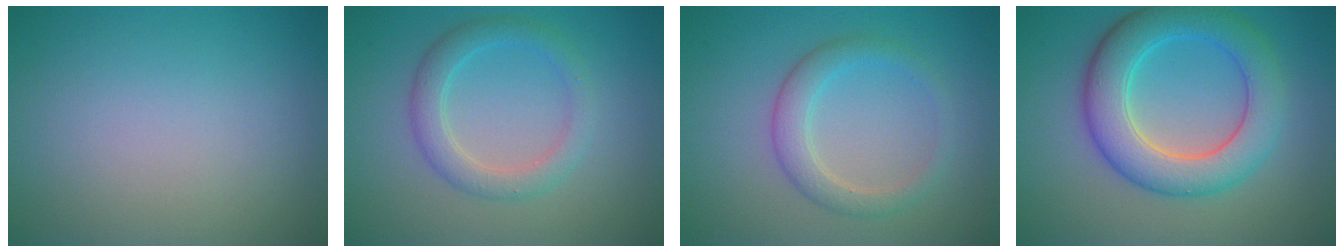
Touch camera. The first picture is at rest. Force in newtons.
{"total": 3.1, "press": 3.1, "slide": 0.0}
{"total": 2.8, "press": 2.8, "slide": 0.2}
{"total": 7.1, "press": 7.1, "slide": 0.1}